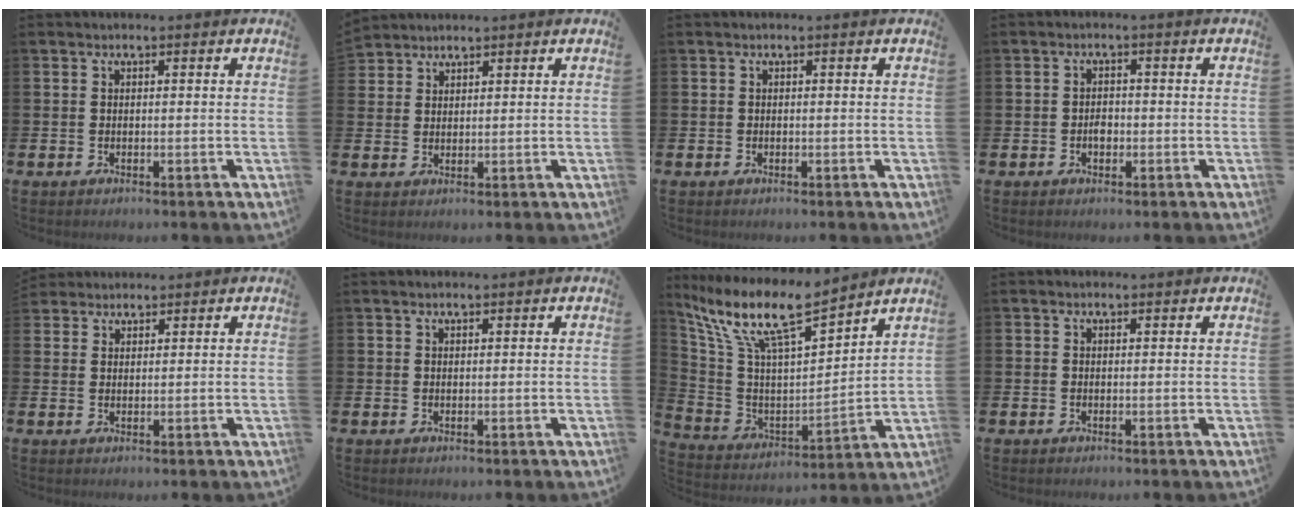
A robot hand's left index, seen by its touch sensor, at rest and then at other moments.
{"total": 2.8, "force": [2.7, 0.5, -0.4], "torque": [0.011, -0.012, 0.050]}
{"total": 0.0}
{"total": 1.7, "force": [-0.4, 1.2, 1.2], "torque": [-0.009, 0.001, -0.011]}
{"total": 2.6, "force": [2.4, 0.8, -0.3], "torque": [0.008, -0.007, 0.045]}
{"total": 1.0, "force": [1.0, 0.2, 0.2], "torque": [0.007, -0.003, 0.016]}
{"total": 12.2, "force": [10.0, 2.6, 6.5], "torque": [-0.159, -0.065, 0.172]}
{"total": 0.5, "force": [0.5, 0.2, 0.1], "torque": [0.009, -0.003, 0.006]}